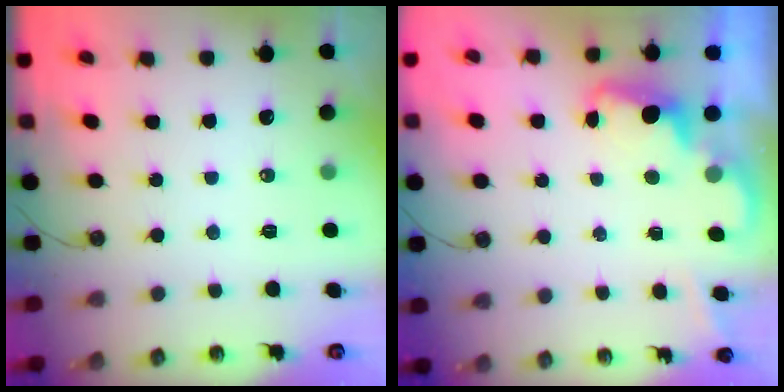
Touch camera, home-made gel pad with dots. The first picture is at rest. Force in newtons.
{"total": 2.3, "press": 2.2, "slide": 0.6}